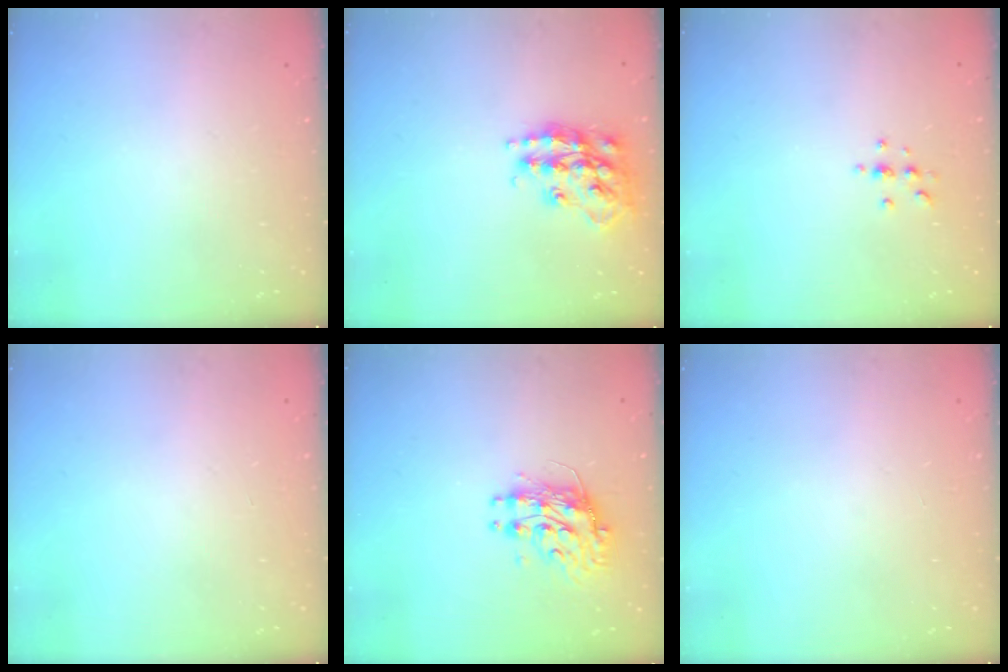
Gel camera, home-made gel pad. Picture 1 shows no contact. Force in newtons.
{"total": 17.0, "press": 16.9, "slide": 1.2}
{"total": 2.7, "press": 2.7, "slide": 0.3}
{"total": 0.0}
{"total": 9.6, "press": 9.5, "slide": 0.7}
{"total": 0.0}